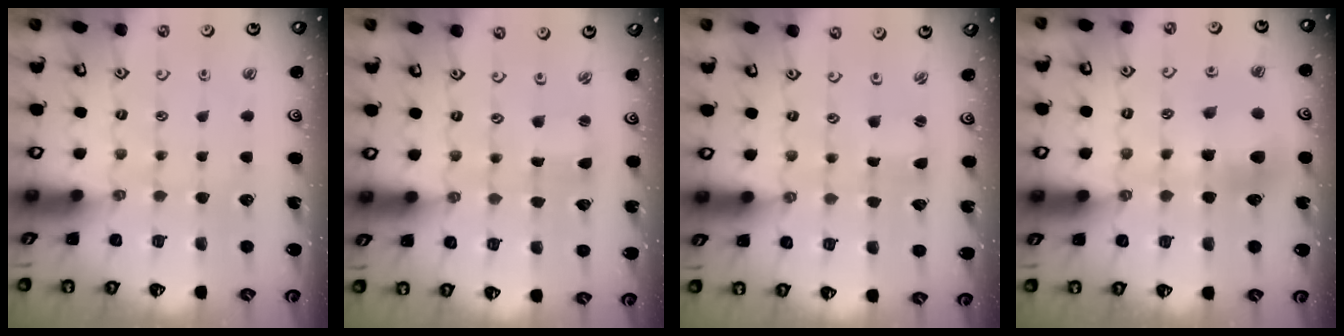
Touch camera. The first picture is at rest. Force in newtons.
{"total": 1.2, "press": 1.2, "slide": 0.0}
{"total": 0.0}
{"total": 6.5, "press": 6.5, "slide": 0.2}